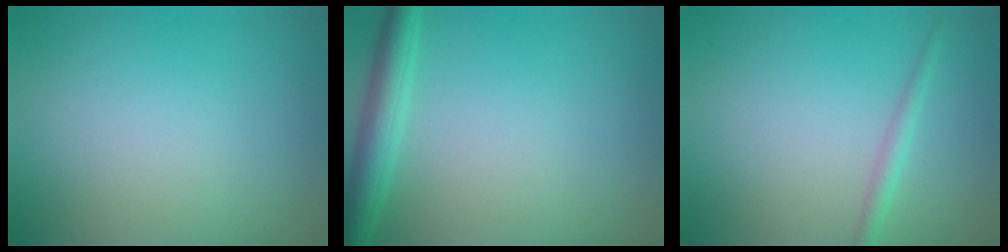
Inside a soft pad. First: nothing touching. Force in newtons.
{"total": 3.1, "press": 3.1, "slide": 0.2}
{"total": 1.3, "press": 1.3, "slide": 0.1}